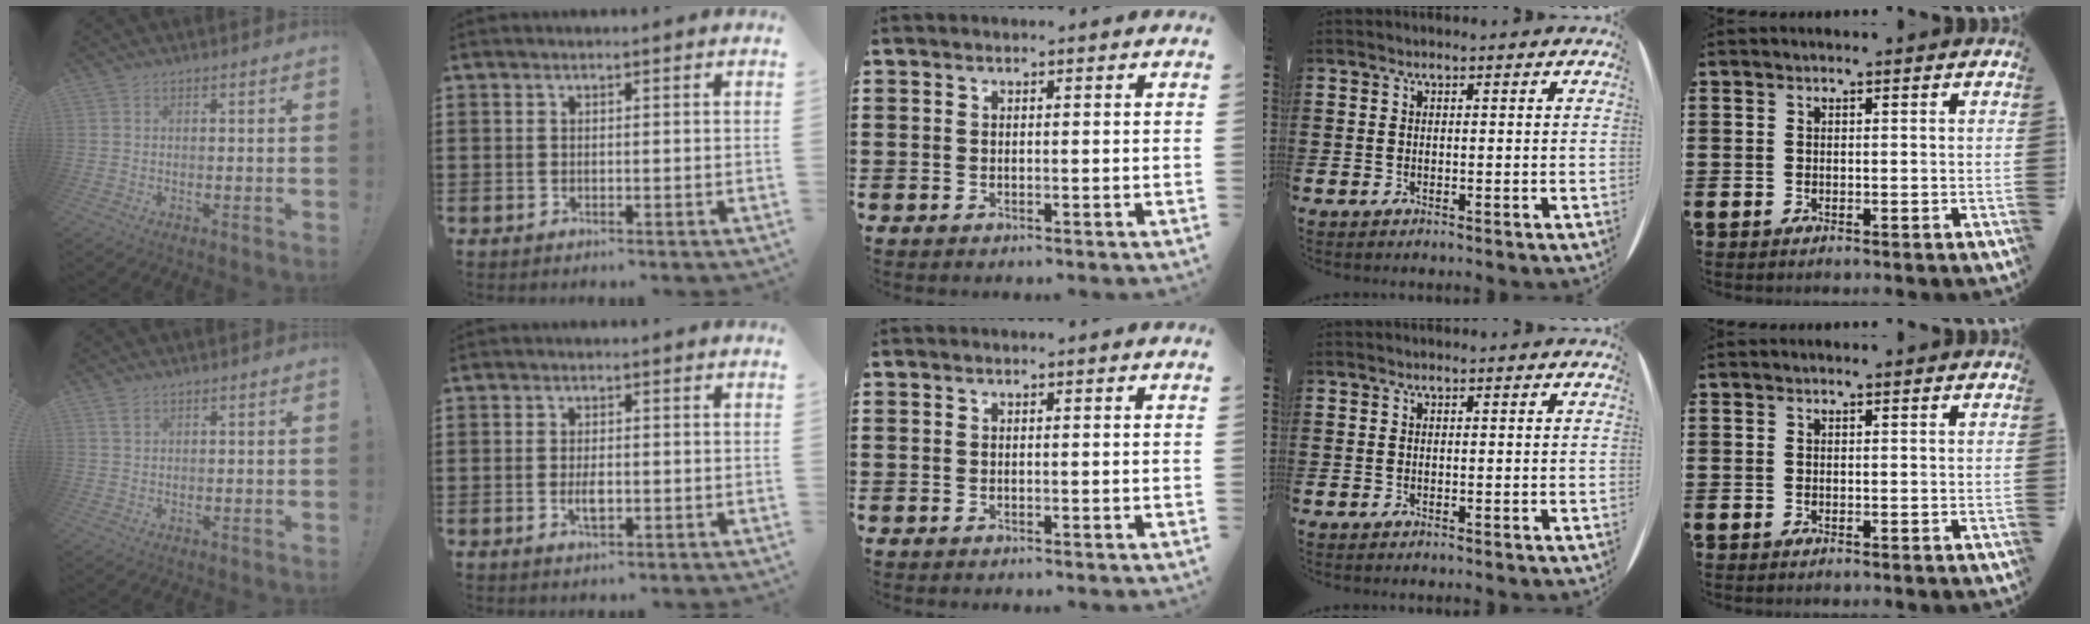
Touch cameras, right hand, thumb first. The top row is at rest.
{"thumb": {"total": 2.0, "force": [1.3, 1.1, 1.1], "torque": [-0.020, -0.001, 0.024]}, "index": {"total": 2.8, "force": [-0.6, 1.1, 2.5], "torque": [-0.054, -0.002, -0.012]}}